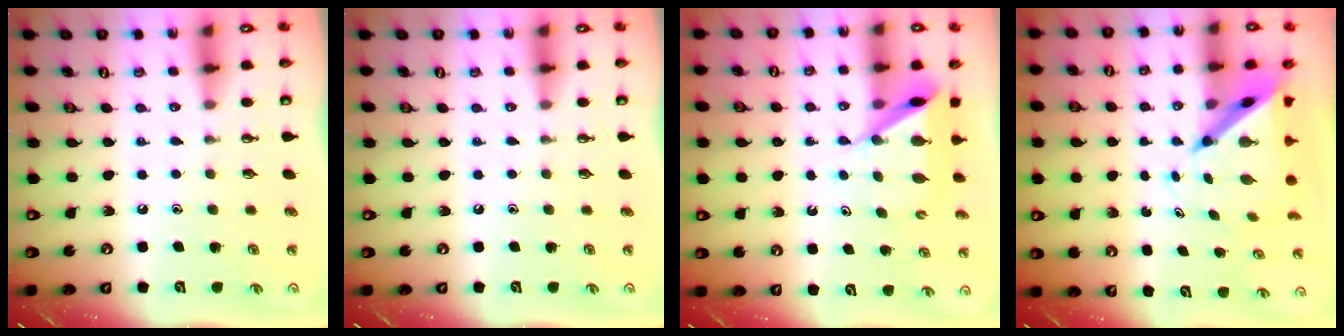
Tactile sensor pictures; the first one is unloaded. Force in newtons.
{"total": 0.0}
{"total": 8.1, "press": 8.1, "slide": 0.3}
{"total": 8.1, "press": 8.1, "slide": 0.6}